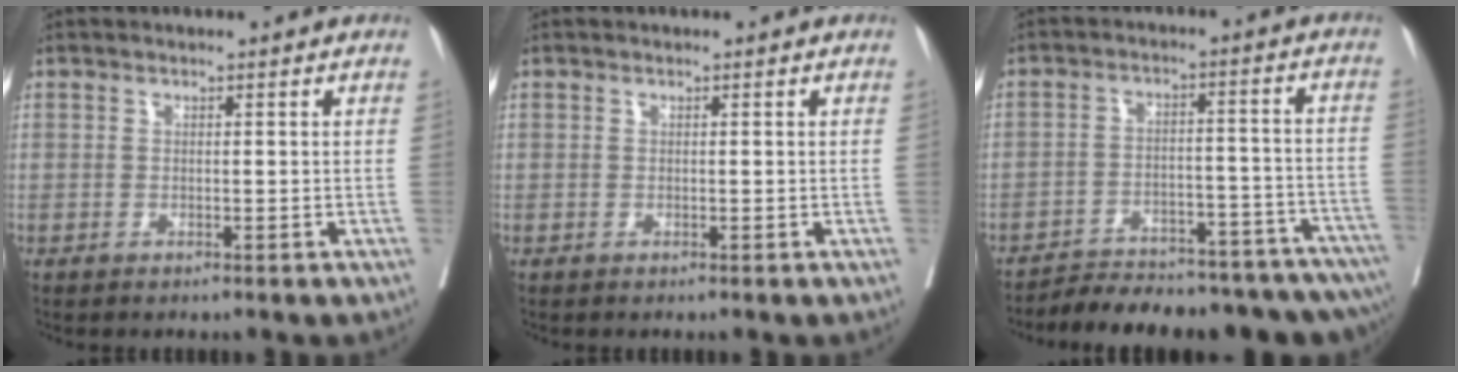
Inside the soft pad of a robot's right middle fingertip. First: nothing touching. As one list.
[{"total": 0.0}, {"total": 19.8, "force": [-17.3, 3.5, 8.9], "torque": [-0.086, 0.013, -0.232]}]